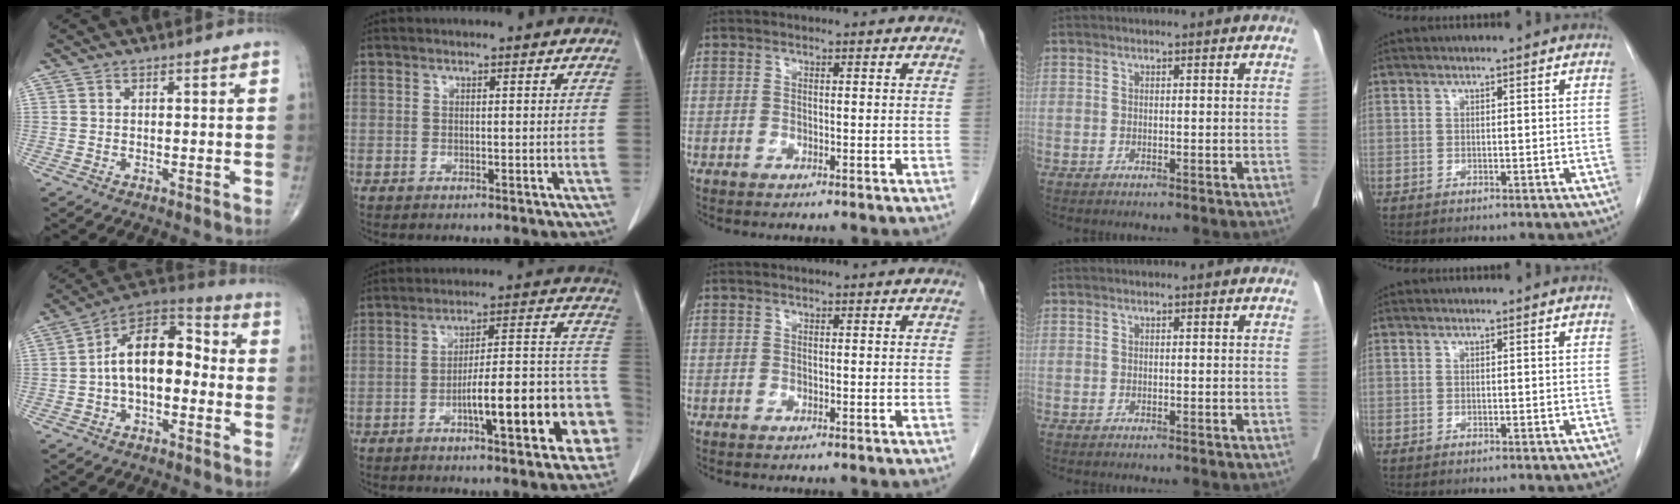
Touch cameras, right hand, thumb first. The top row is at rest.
{"thumb": {"total": 14.1, "force": [-0.9, 8.1, 11.6], "torque": [-0.160, 0.049, -0.031]}, "index": {"total": 15.4, "force": [-5.8, 3.1, 14.0], "torque": [-0.165, 0.041, -0.076]}}